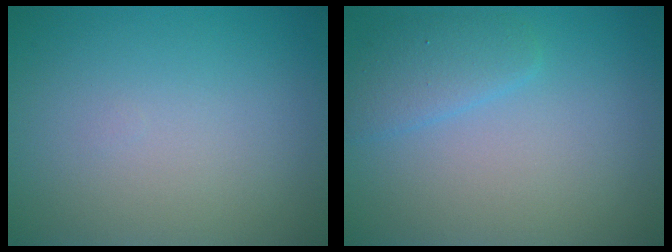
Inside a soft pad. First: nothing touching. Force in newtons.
{"total": 2.3, "press": 2.3, "slide": 0.2}